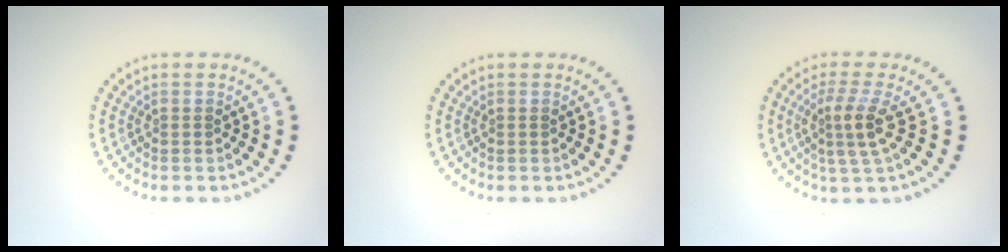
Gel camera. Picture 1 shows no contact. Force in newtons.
{"total": 0.0}
{"total": 2.9, "press": 2.4, "slide": 1.7}